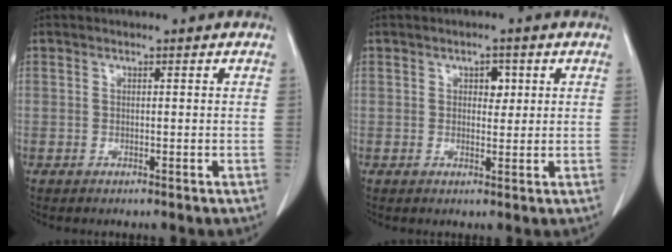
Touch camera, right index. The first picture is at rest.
{"total": 2.2, "force": [0.8, 1.3, 1.6], "torque": [-0.022, 0.001, 0.011]}